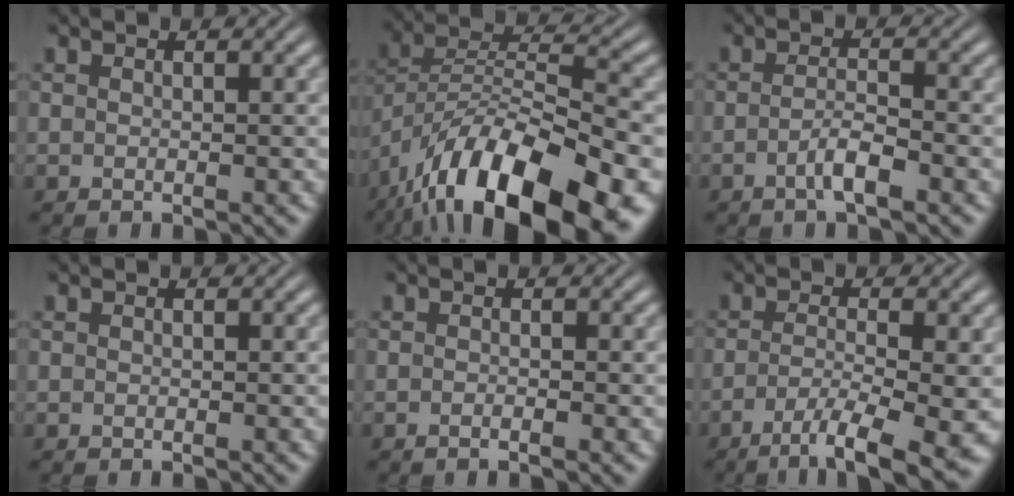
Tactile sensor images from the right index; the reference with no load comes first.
{"total": 11.6, "force": [-4.6, 6.1, 8.8], "torque": [-0.170, -0.021, -0.058]}
{"total": 2.4, "force": [-1.6, 0.1, 1.8], "torque": [-0.033, -0.009, -0.027]}
{"total": 0.0}
{"total": 0.9, "force": [-0.7, -0.1, 0.6], "torque": [-0.013, 0.003, -0.017]}
{"total": 8.4, "force": [-6.2, 1.3, 5.5], "torque": [-0.090, -0.040, -0.078]}